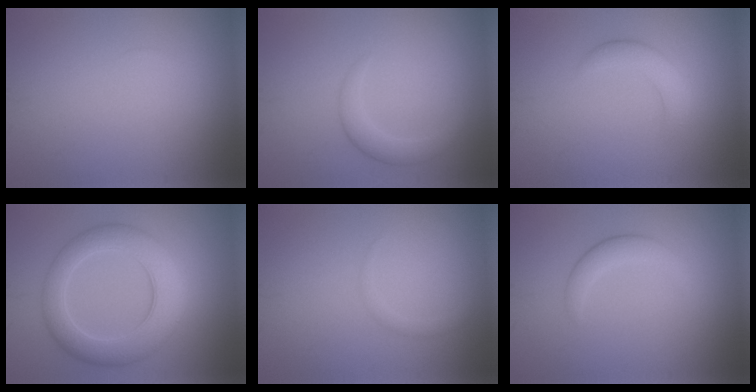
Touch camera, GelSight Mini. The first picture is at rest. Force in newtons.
{"total": 2.0, "press": 2.0, "slide": 0.2}
{"total": 2.6, "press": 2.6, "slide": 0.1}
{"total": 7.0, "press": 7.0, "slide": 0.4}
{"total": 1.0, "press": 1.0, "slide": 0.1}
{"total": 2.3, "press": 2.3, "slide": 0.1}